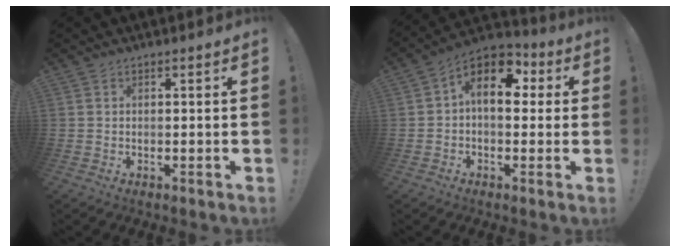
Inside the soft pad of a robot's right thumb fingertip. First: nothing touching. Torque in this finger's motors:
{"motor_torque": [1.40, 1.43, 0.02, 0.11, 0.02]}